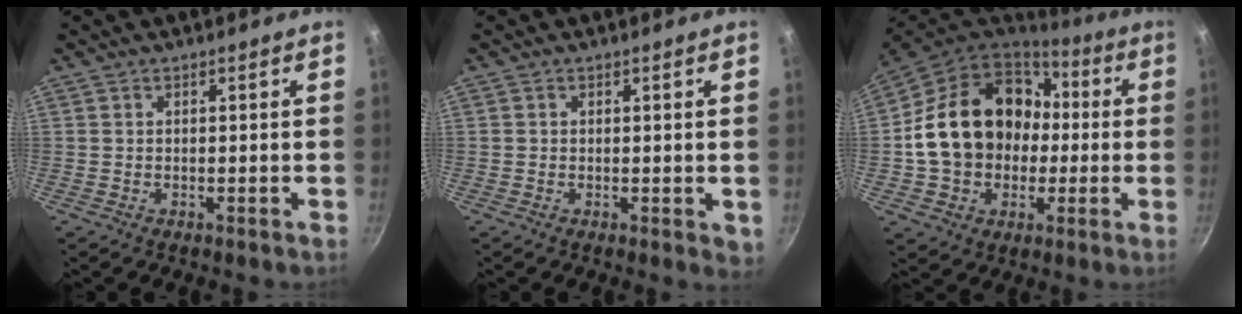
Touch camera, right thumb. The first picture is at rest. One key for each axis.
{"total": 1.8, "fx": 0.0, "fy": 1.2, "fz": 1.4, "tx": -0.014, "ty": -0.004, "tz": -0.002}
{"total": 22.7, "fx": 0.9, "fy": 18.0, "fz": 13.8, "tx": -0.224, "ty": 0.053, "tz": 0.025}